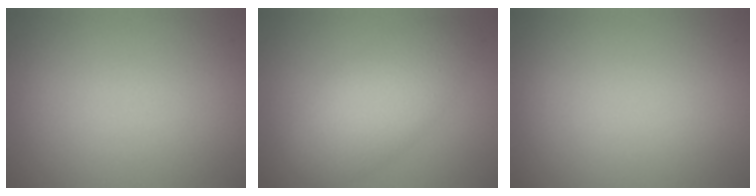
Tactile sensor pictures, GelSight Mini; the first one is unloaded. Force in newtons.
{"total": 5.6, "press": 5.6, "slide": 0.0}
{"total": 0.0}